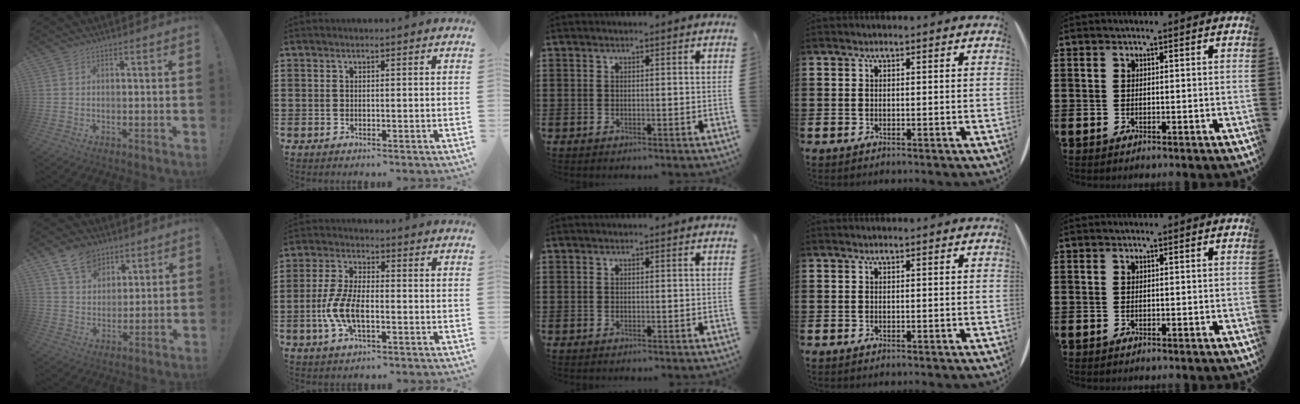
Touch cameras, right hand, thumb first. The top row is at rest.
{"thumb": {"total": 10.9, "force": [7.3, 7.2, 3.7], "torque": [-0.059, -0.044, 0.141]}, "index": {"total": 7.2, "force": [-2.1, 3.1, 6.1], "torque": [-0.145, -0.007, -0.044]}}